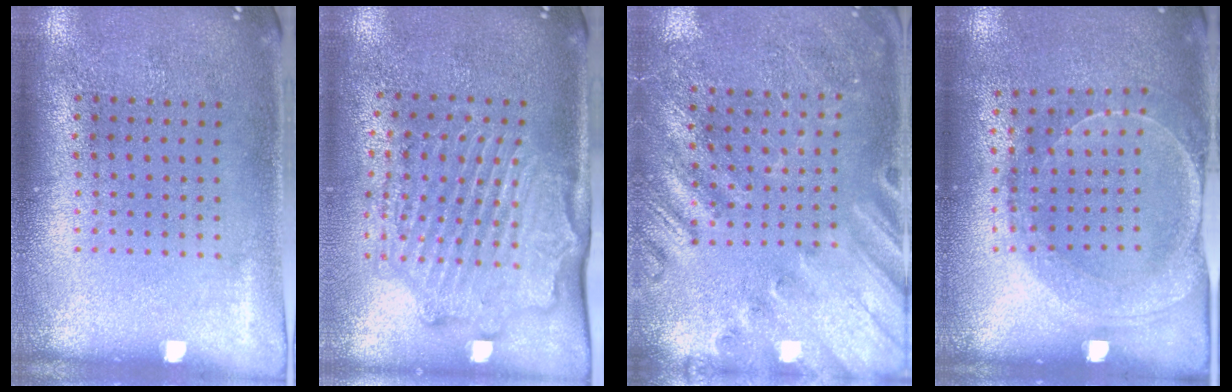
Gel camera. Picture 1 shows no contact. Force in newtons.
{"total": 2.2, "press": 2.2, "slide": 0.2}
{"total": 2.3, "press": 2.2, "slide": 0.7}
{"total": 1.5, "press": 1.5, "slide": 0.3}